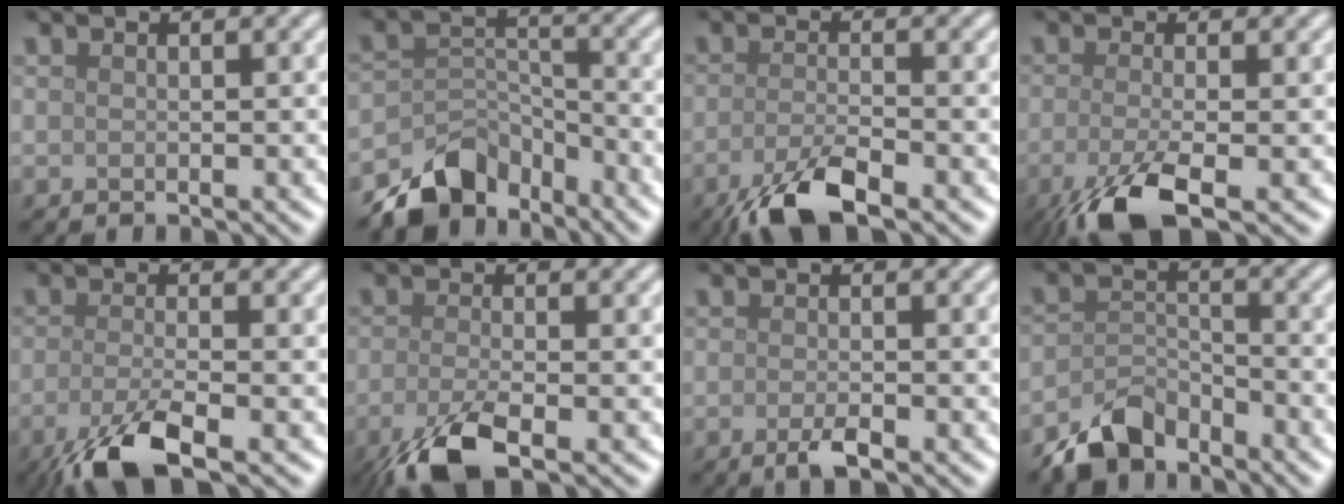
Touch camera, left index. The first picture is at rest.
{"total": 6.3, "force": [-5.1, 3.1, 2.0], "torque": [-0.027, -0.006, -0.096]}
{"total": 5.1, "force": [-3.2, 1.4, 3.8], "torque": [-0.075, -0.007, -0.066]}
{"total": 6.0, "force": [-2.9, 1.7, 5.0], "torque": [-0.093, -0.010, -0.061]}
{"total": 5.8, "force": [-3.1, 1.5, 4.7], "torque": [-0.085, -0.006, -0.068]}
{"total": 5.5, "force": [-2.9, 1.7, 4.4], "torque": [-0.089, -0.010, -0.062]}
{"total": 1.7, "force": [-0.9, 0.3, 1.4], "torque": [-0.025, -0.002, -0.018]}
{"total": 4.2, "force": [-3.5, 1.8, 1.4], "torque": [-0.021, 0.003, -0.076]}